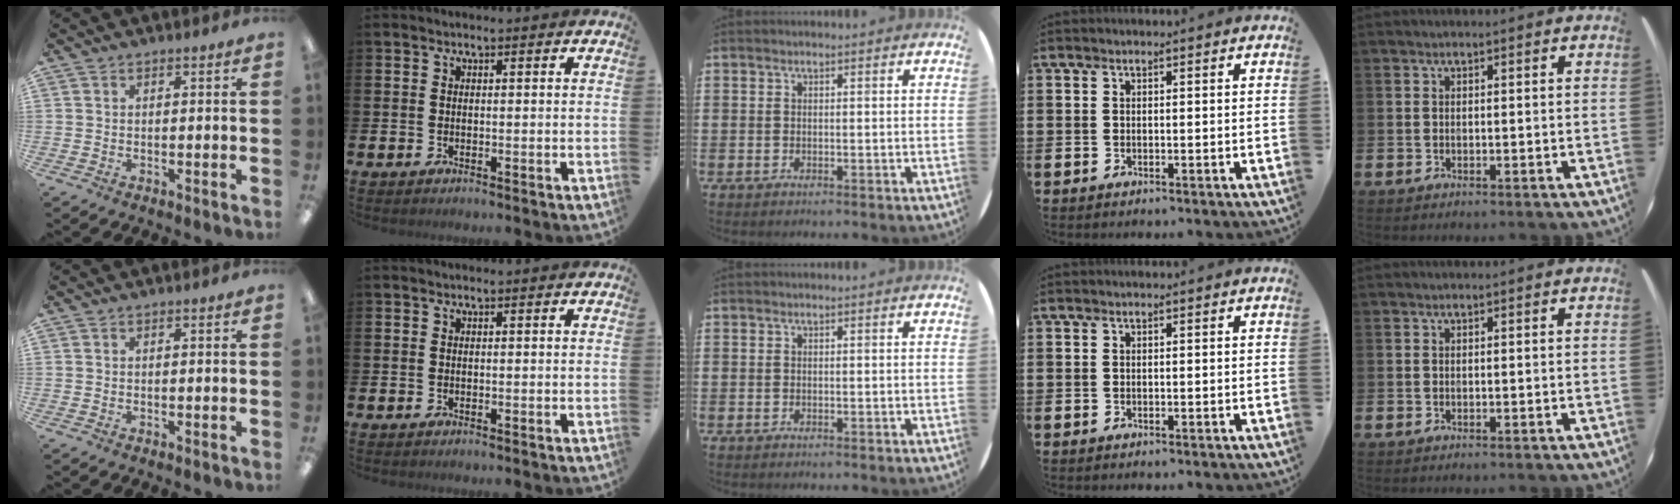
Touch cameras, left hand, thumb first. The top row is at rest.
{}